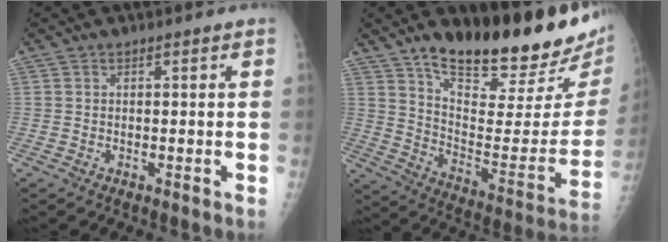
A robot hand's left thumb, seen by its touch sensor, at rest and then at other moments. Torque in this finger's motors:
{"motor_torque": [0.33, 0.42, 0.81, -1.96, 0.07]}